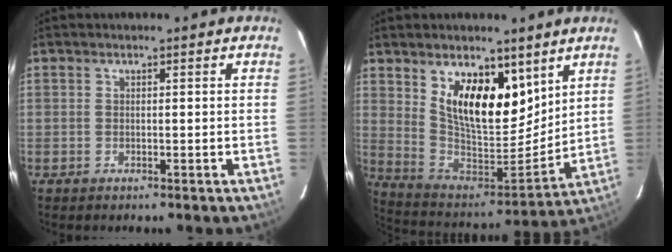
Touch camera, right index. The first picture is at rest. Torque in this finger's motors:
{"motor_torque": [0.29, 0.35, 0.64, 0.16]}